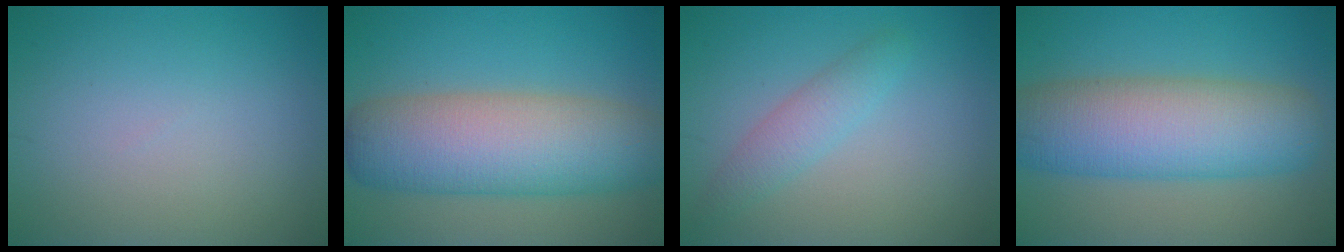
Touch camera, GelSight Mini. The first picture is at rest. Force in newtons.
{"total": 10.3, "press": 10.3, "slide": 0.2}
{"total": 2.3, "press": 2.3, "slide": 0.1}
{"total": 10.0, "press": 10.0, "slide": 0.1}